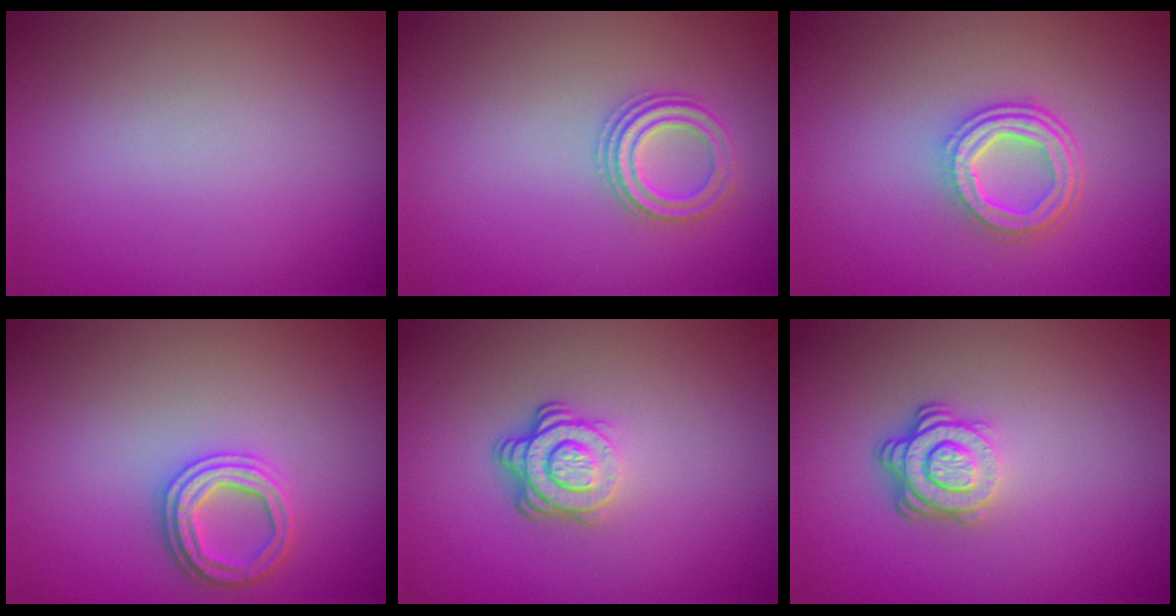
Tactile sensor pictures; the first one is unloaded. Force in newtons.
{"total": 2.2, "press": 2.1, "slide": 0.7}
{"total": 3.9, "press": 2.9, "slide": 2.6}
{"total": 2.7, "press": 2.7, "slide": 0.5}
{"total": 3.9, "press": 2.7, "slide": 2.8}
{"total": 3.6, "press": 2.6, "slide": 2.5}